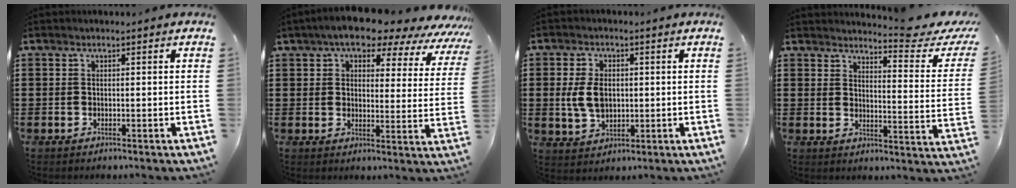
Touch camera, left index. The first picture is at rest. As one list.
[{"total": 7.1, "force": [6.0, 1.9, 3.2], "torque": [-0.075, -0.027, 0.101]}, {"total": 5.8, "force": [0.5, 3.8, 4.3], "torque": [-0.111, 0.006, 0.002]}, {"total": 5.3, "force": [4.8, -0.1, 2.4], "torque": [-0.043, -0.032, 0.075]}]